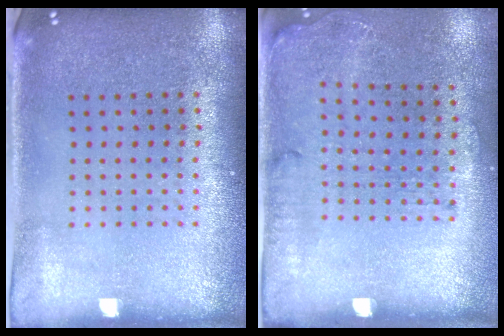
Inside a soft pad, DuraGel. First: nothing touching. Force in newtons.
{"total": 1.7, "press": 1.2, "slide": 1.2}